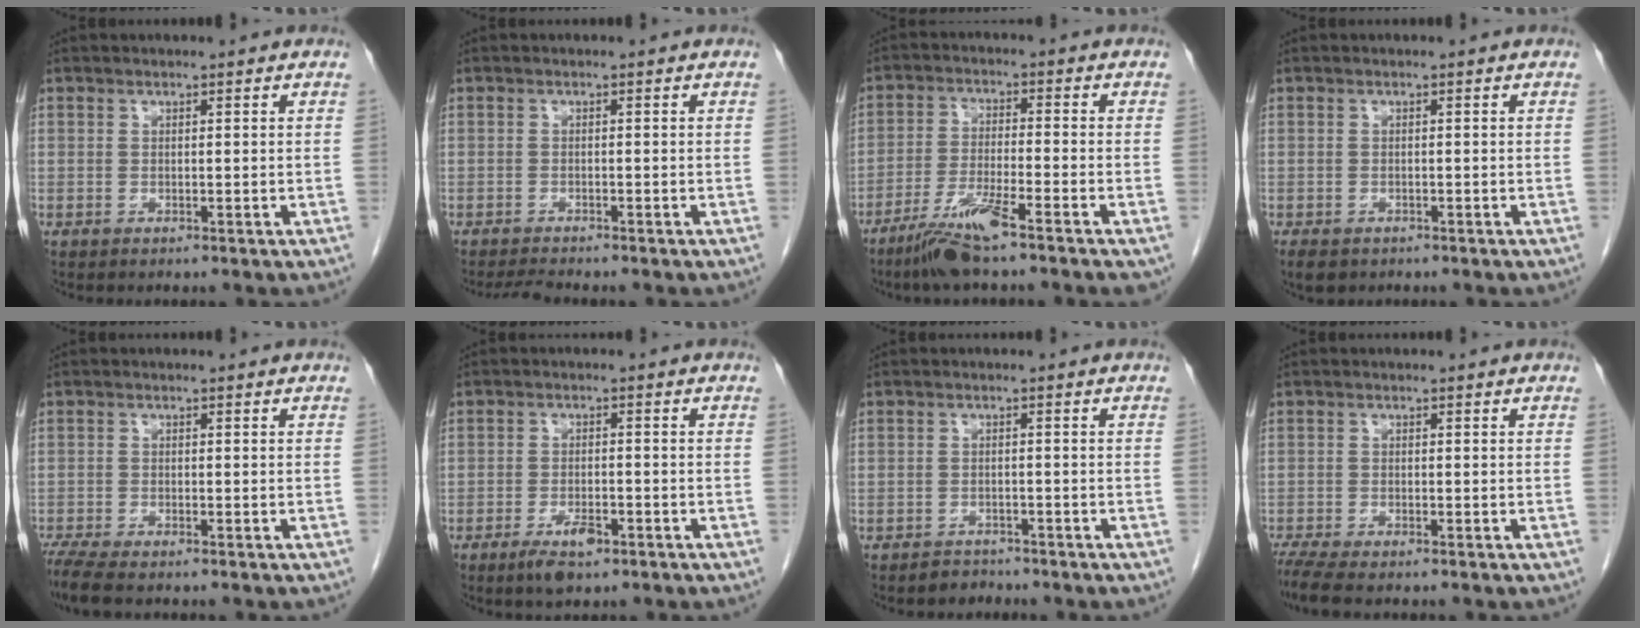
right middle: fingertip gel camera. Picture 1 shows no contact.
{"total": 2.5, "force": [-2.4, -0.1, 0.8], "torque": [-0.016, -0.011, -0.041]}
{"total": 8.2, "force": [-5.6, 0.0, 6.0], "torque": [-0.118, -0.020, -0.107]}
{"total": 4.9, "force": [-3.4, 2.9, 2.0], "torque": [-0.036, -0.006, -0.048]}
{"total": 4.6, "force": [-3.8, 0.5, 2.5], "torque": [-0.054, -0.015, -0.068]}
{"total": 4.3, "force": [-2.7, 1.6, 3.1], "torque": [-0.057, -0.001, -0.042]}
{"total": 1.9, "force": [-1.6, 0.9, -0.4], "torque": [0.004, 0.003, -0.027]}
{"total": 4.2, "force": [-3.5, 0.3, 2.3], "torque": [-0.047, -0.014, -0.063]}